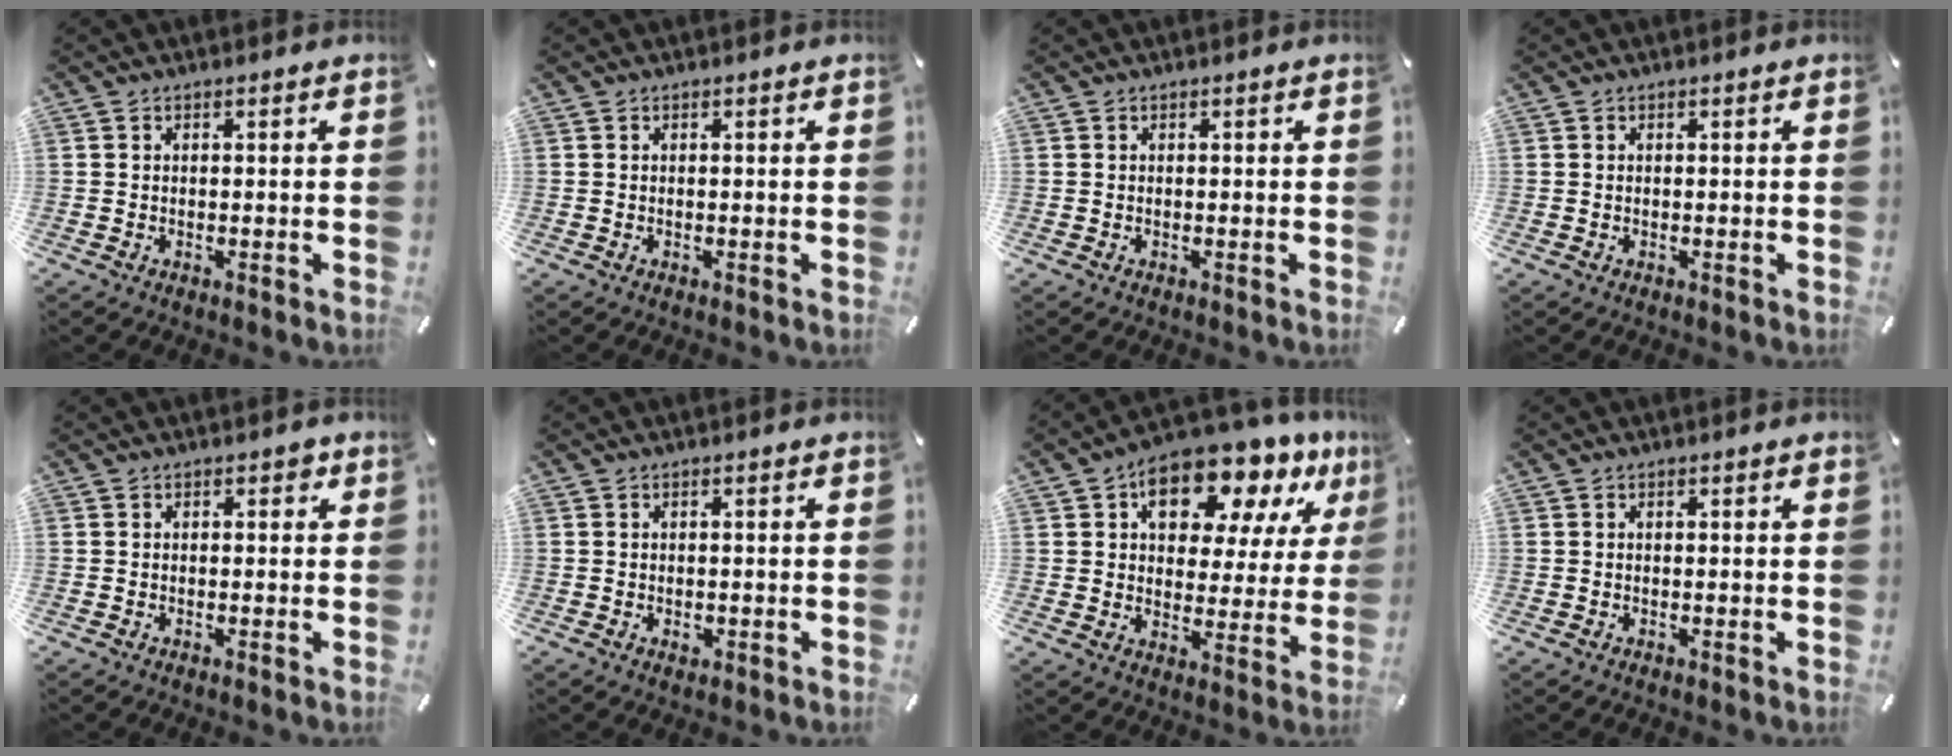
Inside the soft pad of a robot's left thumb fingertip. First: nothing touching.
{"total": 0.0}
{"total": 0.0}
{"total": 0.0}
{"total": 1.1, "force": [0.4, 0.9, 0.6], "torque": [-0.004, 0.005, 0.003]}
{"total": 1.1, "force": [-0.1, 0.9, 0.6], "torque": [-0.010, 0.001, -0.003]}
{"total": 15.6, "force": [10.7, 8.2, 7.9], "torque": [-0.111, -0.071, 0.181]}
{"total": 0.0}